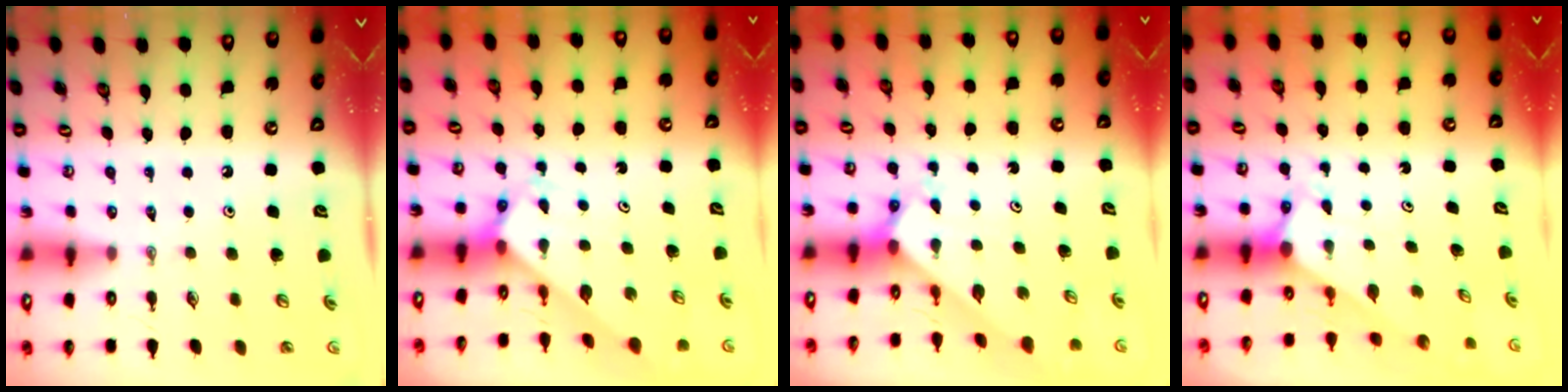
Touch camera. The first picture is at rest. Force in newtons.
{"total": 2.7, "press": 2.7, "slide": 0.1}
{"total": 2.1, "press": 2.1, "slide": 0.2}
{"total": 2.8, "press": 2.8, "slide": 0.0}